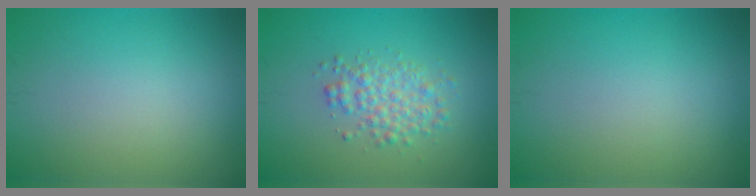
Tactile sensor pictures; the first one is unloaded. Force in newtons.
{"total": 2.8, "press": 2.8, "slide": 0.0}
{"total": 0.0}